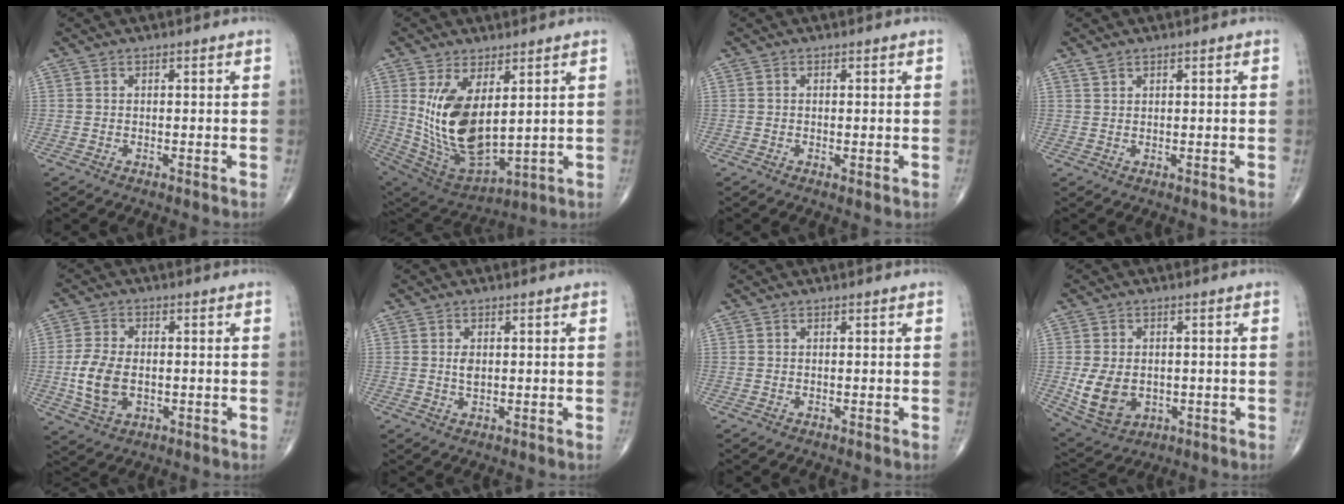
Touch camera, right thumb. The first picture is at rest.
{"total": 16.0, "force": [3.4, 7.9, 13.5], "torque": [-0.247, -0.028, 0.094]}
{"total": 0.7, "force": [-0.1, 0.1, 0.7], "torque": [-0.012, -0.004, -0.001]}
{"total": 1.3, "force": [1.1, 0.5, 0.5], "torque": [-0.007, 0.003, 0.023]}
{"total": 8.4, "force": [-1.0, 5.1, 6.6], "torque": [-0.129, -0.001, -0.015]}
{"total": 1.9, "force": [0.4, 1.0, 1.5], "torque": [-0.025, -0.004, 0.009]}
{"total": 0.0}
{"total": 8.8, "force": [-0.9, 6.4, 6.0], "torque": [-0.097, -0.004, 0.002]}